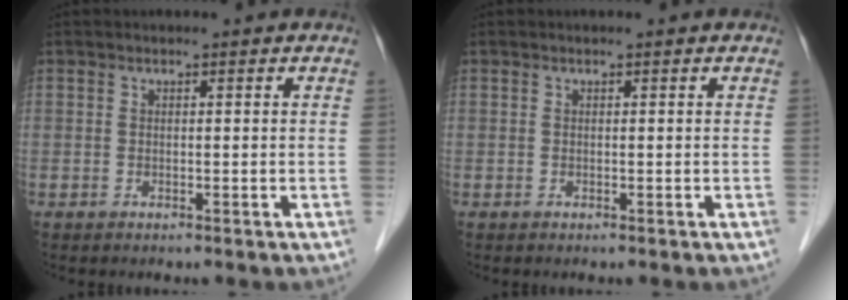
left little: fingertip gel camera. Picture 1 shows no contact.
{"total": 0.0}